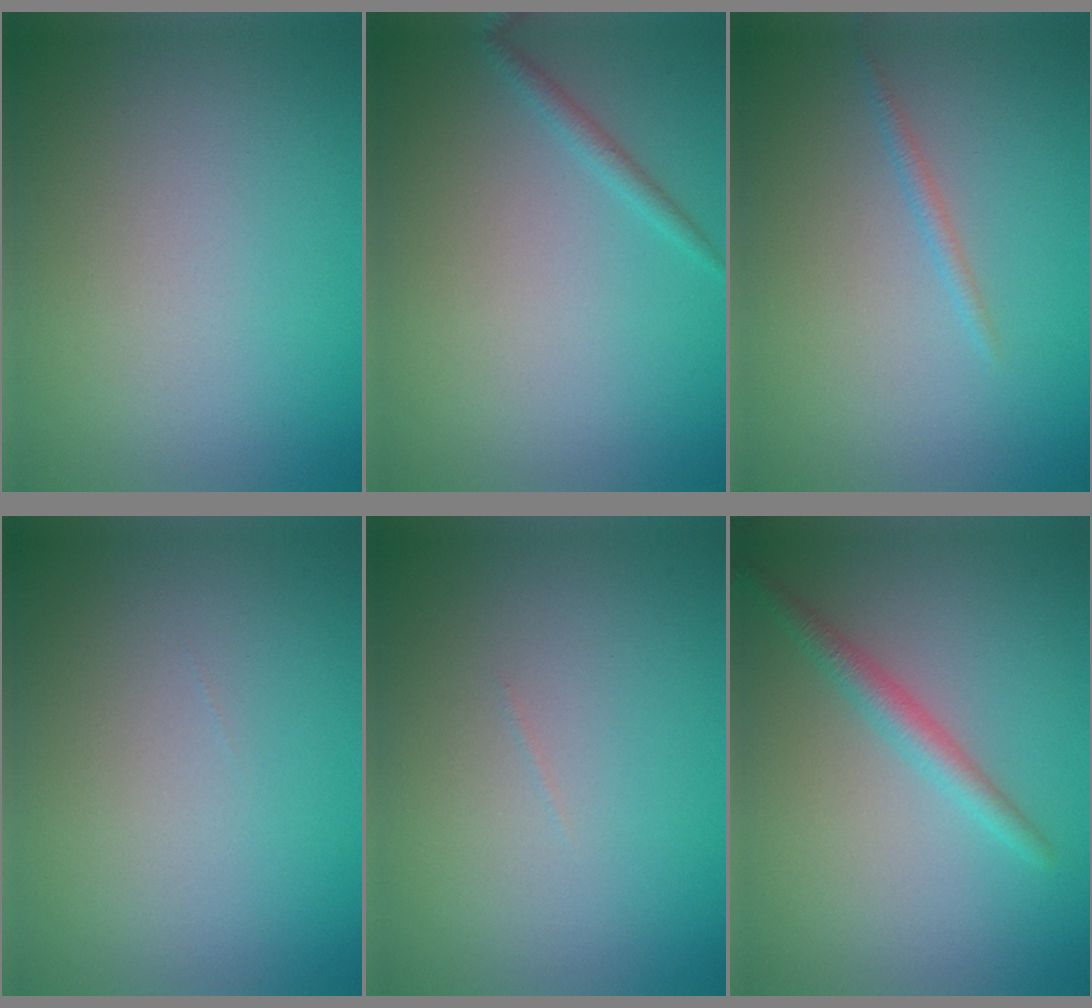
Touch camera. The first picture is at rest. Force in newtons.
{"total": 1.1, "press": 1.1, "slide": 0.1}
{"total": 0.5, "press": 0.5, "slide": 0.1}
{"total": 0.0}
{"total": 0.0}
{"total": 2.2, "press": 2.2, "slide": 0.1}